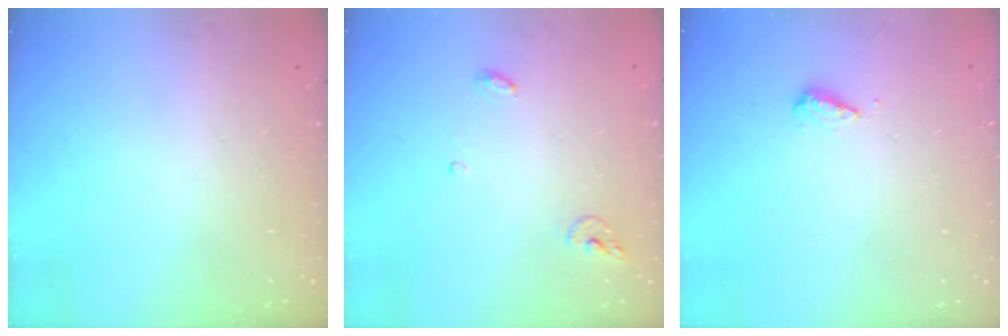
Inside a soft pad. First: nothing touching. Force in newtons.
{"total": 5.0, "press": 5.0, "slide": 0.4}
{"total": 5.2, "press": 5.2, "slide": 0.5}